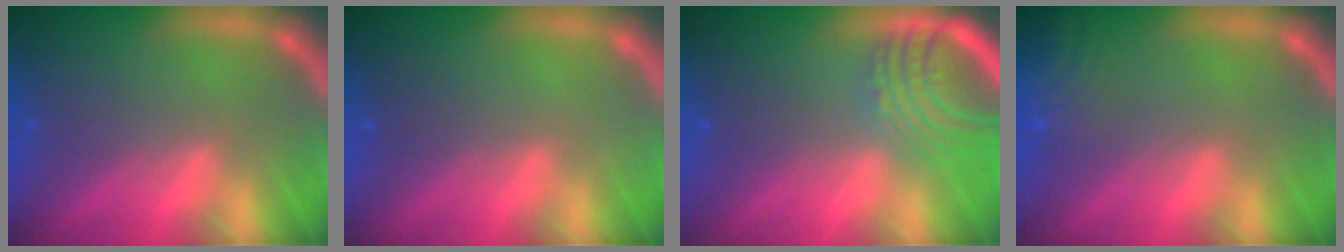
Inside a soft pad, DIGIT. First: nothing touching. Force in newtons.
{"total": 0.0}
{"total": 6.5}
{"total": 5.6}